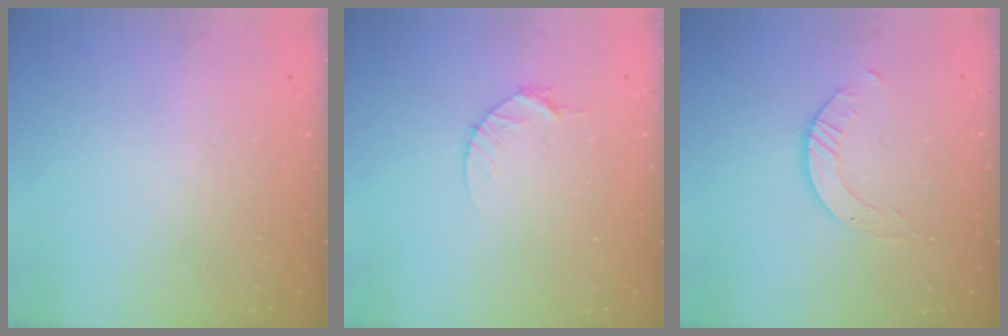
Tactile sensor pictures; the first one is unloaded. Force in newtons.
{"total": 4.7, "press": 4.7, "slide": 0.6}
{"total": 2.9, "press": 2.9, "slide": 0.3}